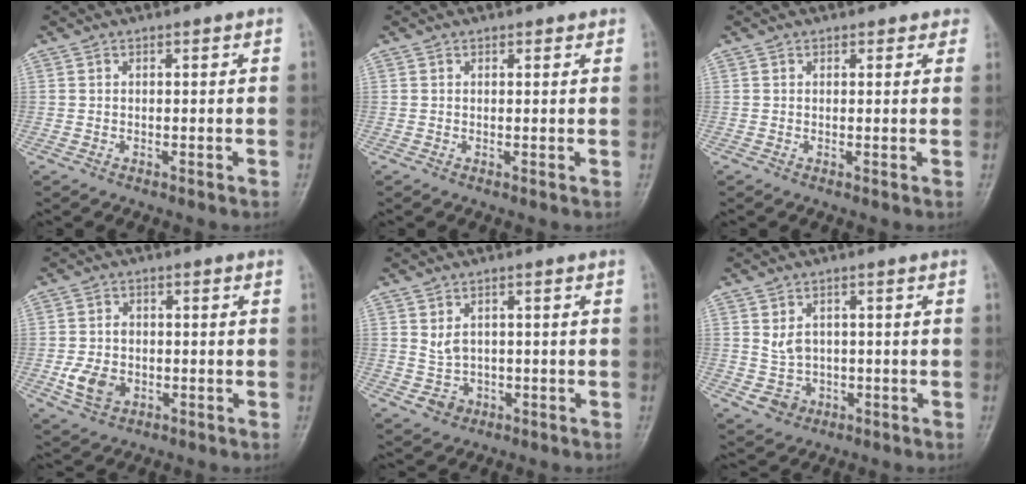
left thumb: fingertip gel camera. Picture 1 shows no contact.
{"total": 0.7, "force": [0.6, 0.4, 0.1], "torque": [0.000, -0.004, 0.005]}
{"total": 1.6, "force": [1.2, 1.0, 0.1], "torque": [0.020, -0.005, 0.004]}
{"total": 6.5, "force": [-1.7, 4.9, 3.9], "torque": [-0.064, 0.004, -0.027]}
{"total": 3.6, "force": [0.0, 3.1, 1.9], "torque": [-0.018, 0.001, 0.009]}
{"total": 4.5, "force": [-0.1, 4.0, 2.2], "torque": [-0.018, 0.003, 0.008]}